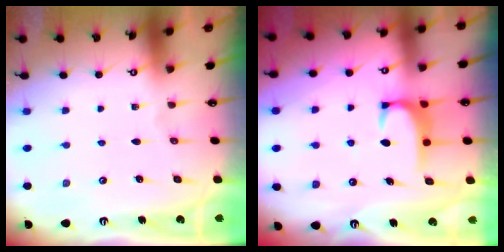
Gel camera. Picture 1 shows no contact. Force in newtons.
{"total": 2.5, "press": 2.4, "slide": 0.6}